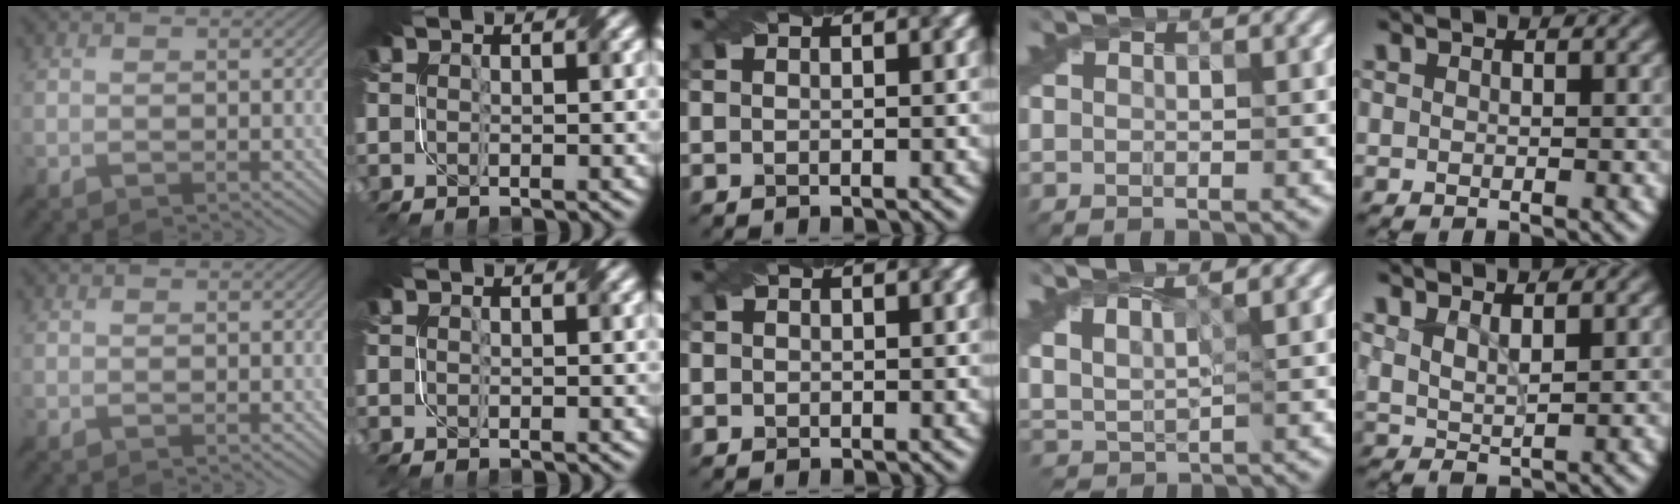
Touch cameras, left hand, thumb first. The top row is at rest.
{"middle": {"total": 0.5, "force": [-0.3, 0.4, -0.1], "torque": [0.009, -0.003, -0.007]}, "ring": {"total": 3.4, "force": [2.5, 1.0, 2.0], "torque": [-0.049, 0.006, 0.048]}, "little": {"total": 1.8, "force": [1.0, 0.6, 1.3], "torque": [-0.029, -0.003, 0.020]}}